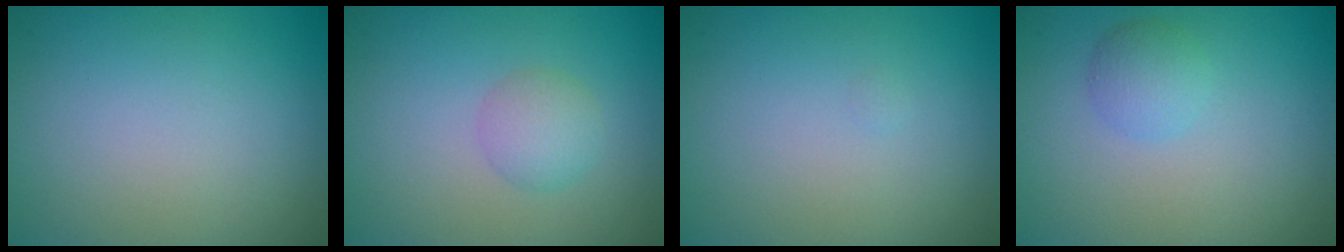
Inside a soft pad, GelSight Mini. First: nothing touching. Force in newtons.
{"total": 1.9, "press": 1.9, "slide": 0.0}
{"total": 0.0}
{"total": 1.7, "press": 1.7, "slide": 0.1}